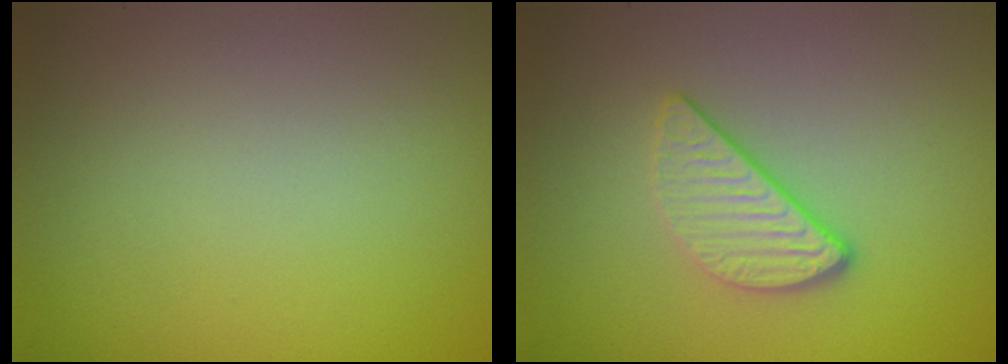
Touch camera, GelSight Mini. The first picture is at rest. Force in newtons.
{"total": 2.9, "press": 2.4, "slide": 1.6}